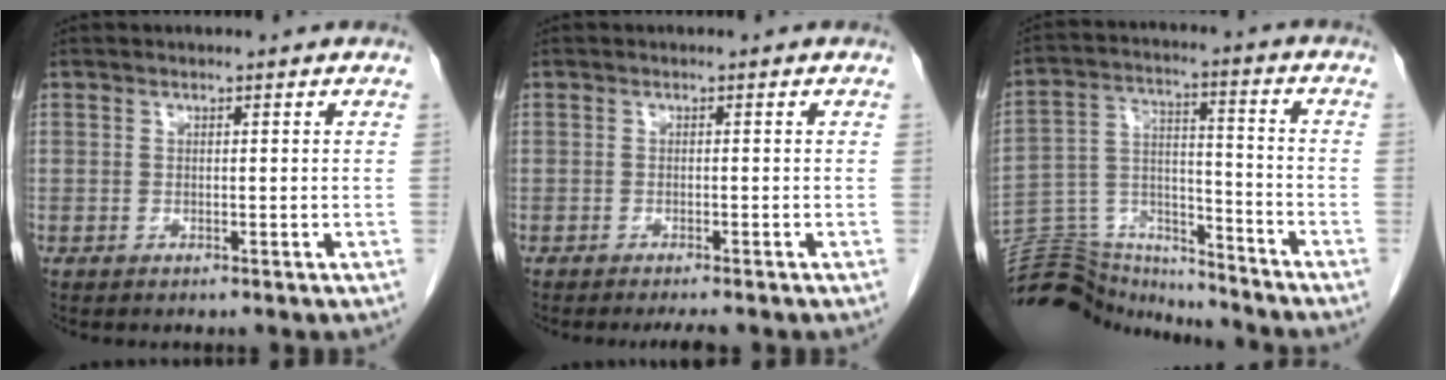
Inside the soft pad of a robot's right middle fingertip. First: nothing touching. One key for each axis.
{"total": 2.8, "fx": -2.4, "fy": 0.3, "fz": 1.4, "tx": -0.017, "ty": -0.006, "tz": -0.031}
{"total": 15.8, "fx": -15.5, "fy": 2.8, "fz": 1.8, "tx": -0.042, "ty": 0.049, "tz": -0.254}